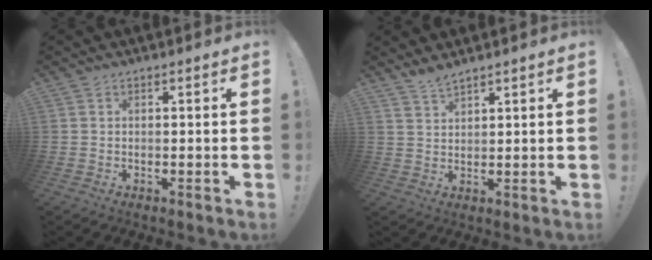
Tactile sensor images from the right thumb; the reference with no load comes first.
{"total": 3.5, "force": [3.2, 0.4, 1.2], "torque": [-0.022, -0.021, 0.058]}